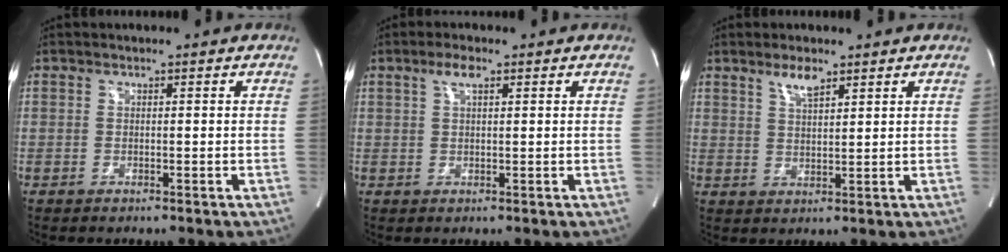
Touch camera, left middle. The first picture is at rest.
{"total": 2.5, "force": [1.4, 0.6, 2.0], "torque": [-0.042, 0.008, 0.027]}
{"total": 3.4, "force": [2.5, 0.8, 2.2], "torque": [-0.044, 0.000, 0.049]}